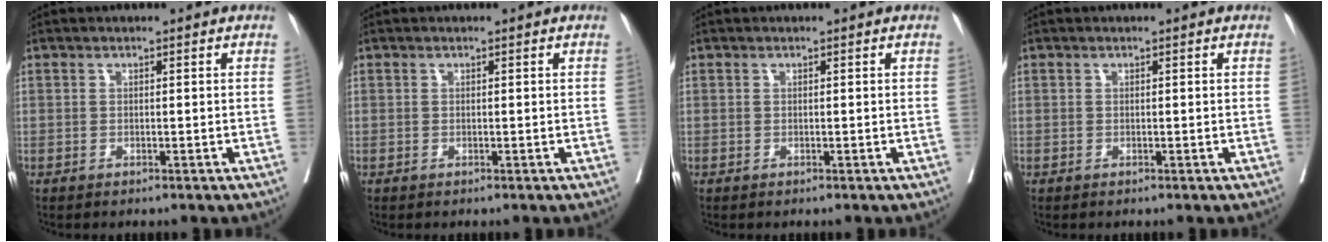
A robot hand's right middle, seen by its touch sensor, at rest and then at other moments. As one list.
[{"total": 0.0}, {"total": 0.0}, {"total": 0.0}]